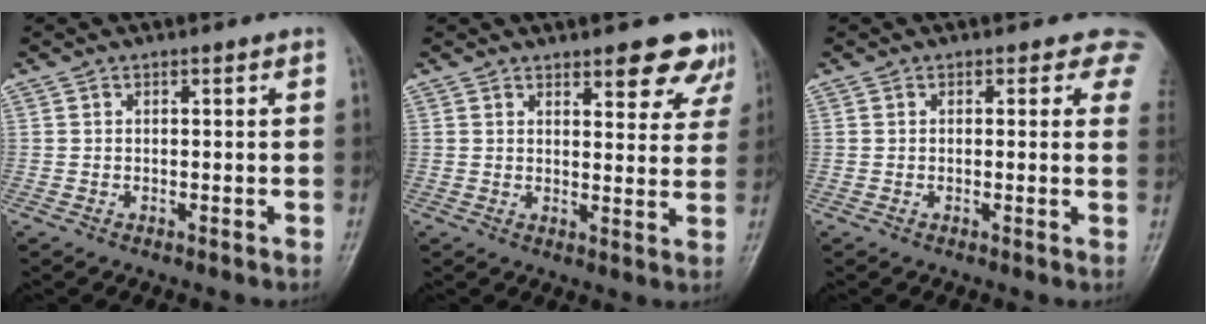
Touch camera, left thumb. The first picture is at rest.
{"total": 11.7, "force": [8.2, 4.2, 7.2], "torque": [-0.045, -0.046, 0.104]}
{"total": 4.2, "force": [2.9, 2.5, 1.7], "torque": [0.017, -0.008, 0.010]}